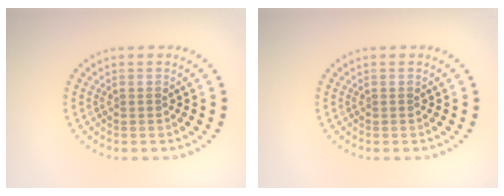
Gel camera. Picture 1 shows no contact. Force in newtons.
{"total": 0.0}